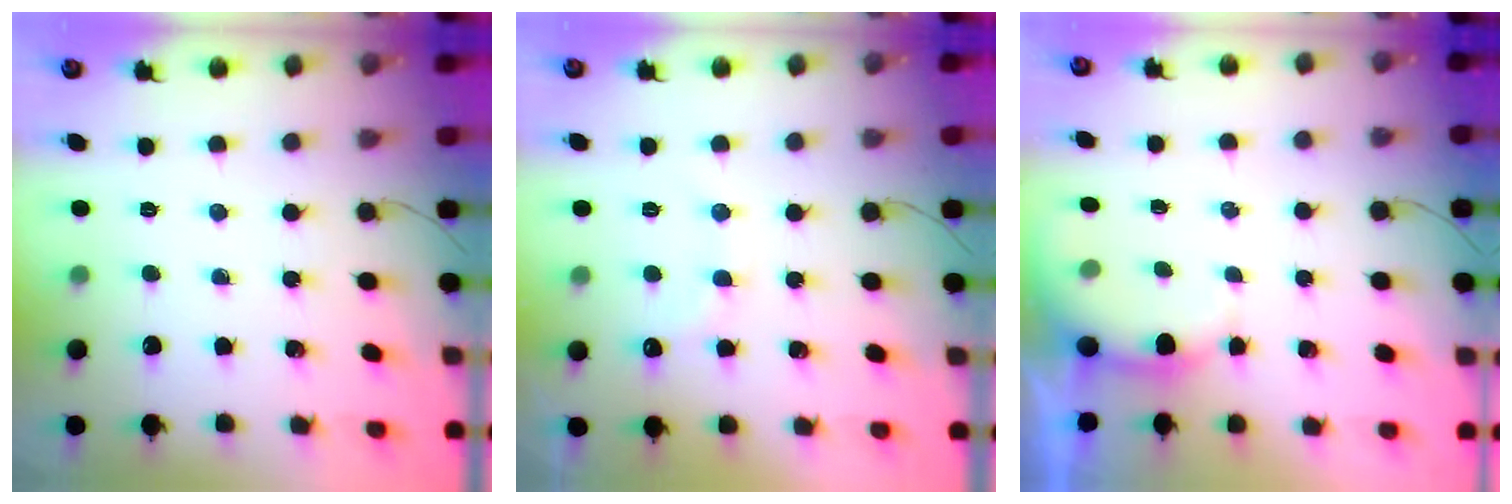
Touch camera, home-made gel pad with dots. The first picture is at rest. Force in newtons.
{"total": 9.8, "press": 9.7, "slide": 1.4}
{"total": 5.0, "press": 5.0, "slide": 0.6}